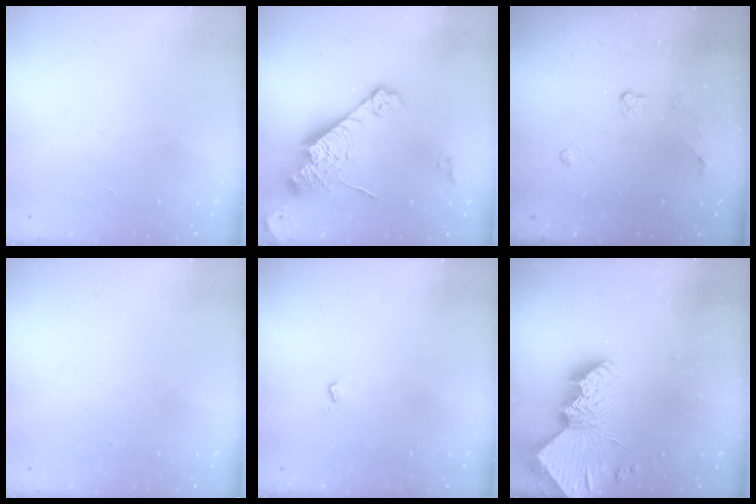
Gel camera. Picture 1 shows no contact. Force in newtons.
{"total": 15.6, "press": 15.5, "slide": 1.3}
{"total": 4.5, "press": 4.4, "slide": 0.6}
{"total": 0.0}
{"total": 2.6, "press": 2.6, "slide": 0.4}
{"total": 13.7, "press": 13.6, "slide": 1.1}